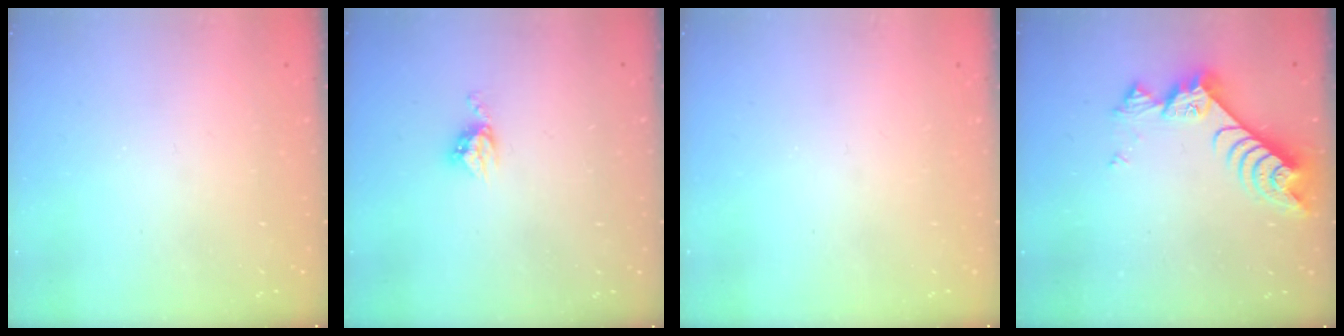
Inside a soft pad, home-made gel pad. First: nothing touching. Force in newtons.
{"total": 4.9, "press": 4.8, "slide": 0.2}
{"total": 0.0}
{"total": 7.9, "press": 7.9, "slide": 0.7}